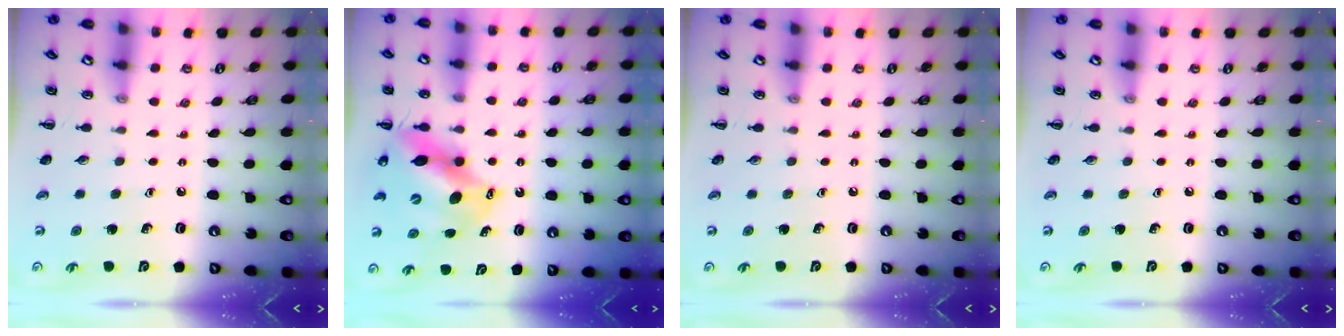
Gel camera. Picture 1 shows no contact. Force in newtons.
{"total": 12.8, "press": 12.4, "slide": 3.2}
{"total": 0.0}
{"total": 0.0}